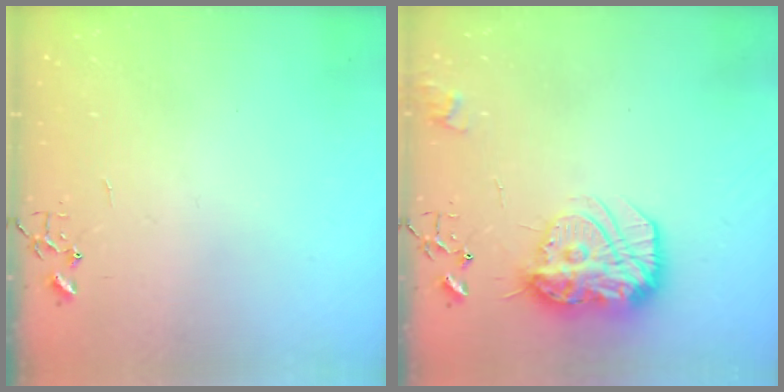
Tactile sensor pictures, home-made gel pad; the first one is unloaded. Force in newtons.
{"total": 16.5, "press": 16.5, "slide": 1.4}